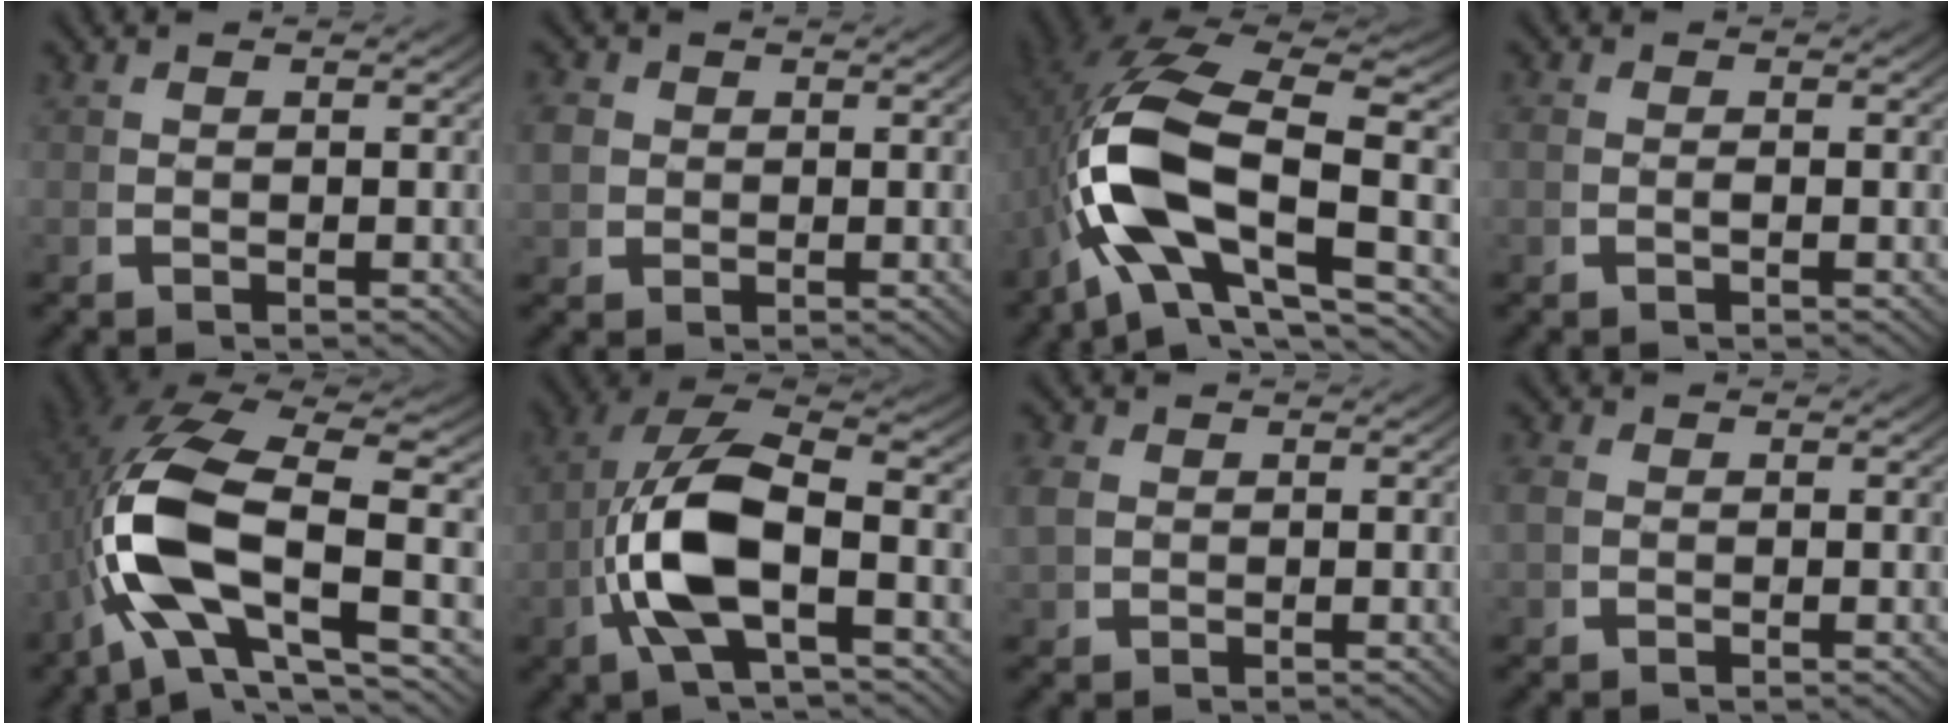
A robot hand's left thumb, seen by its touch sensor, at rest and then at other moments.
{"total": 3.5, "force": [0.7, 3.2, 1.3], "torque": [-0.042, -0.011, 0.013]}
{"total": 15.3, "force": [-0.6, 9.1, 12.3], "torque": [-0.277, -0.045, 0.011]}
{"total": 0.7, "force": [-0.1, 0.5, 0.4], "torque": [-0.015, -0.006, 0.001]}
{"total": 13.7, "force": [-0.4, 7.9, 11.2], "torque": [-0.260, -0.041, 0.016]}
{"total": 12.0, "force": [0.0, 6.9, 9.8], "torque": [-0.218, -0.033, 0.011]}
{"total": 2.4, "force": [0.6, 2.1, 1.0], "torque": [-0.034, -0.009, 0.014]}
{"total": 1.3, "force": [0.1, 1.2, 0.5], "torque": [-0.020, -0.009, 0.004]}